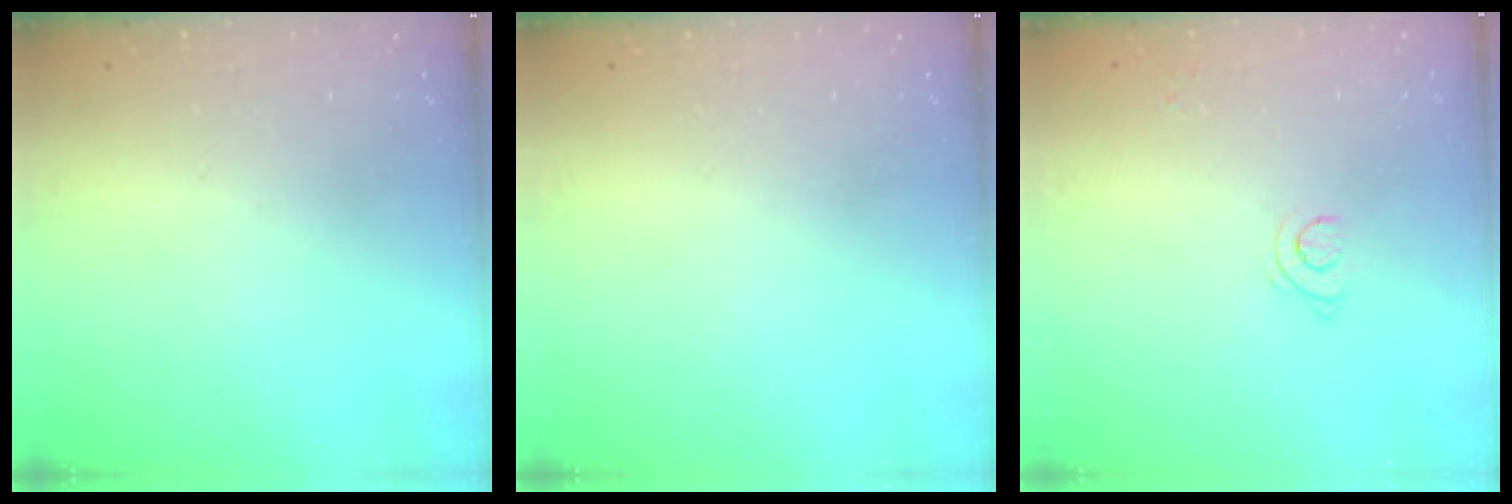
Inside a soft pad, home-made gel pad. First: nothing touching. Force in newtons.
{"total": 0.0}
{"total": 3.6, "press": 3.6, "slide": 0.6}